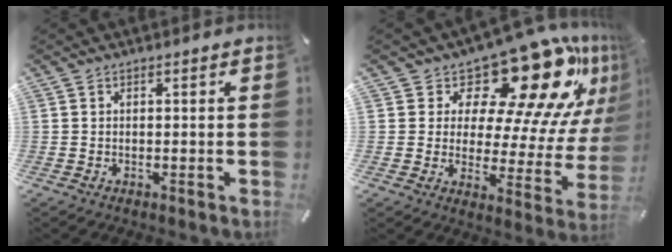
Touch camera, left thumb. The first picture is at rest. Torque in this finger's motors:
{"motor_torque": [2.63, 2.15, 0.41, -0.28, 0.06]}